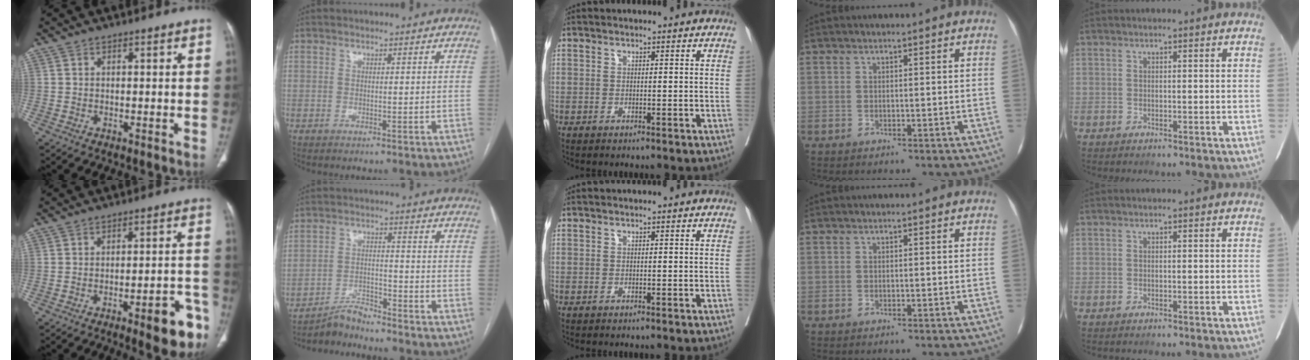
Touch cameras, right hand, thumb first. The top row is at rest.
{"thumb": {"total": 10.4, "force": [-5.5, 3.0, 8.2], "torque": [-0.084, 0.035, -0.066]}, "index": {"total": 4.4, "force": [-4.4, 0.1, 0.4], "torque": [-0.008, -0.013, -0.079]}}